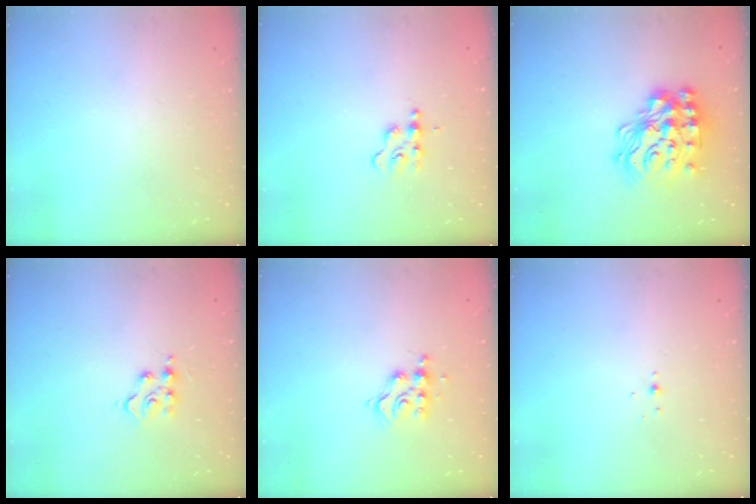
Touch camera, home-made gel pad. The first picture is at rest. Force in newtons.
{"total": 2.8, "press": 2.8, "slide": 0.3}
{"total": 21.8, "press": 21.7, "slide": 1.8}
{"total": 4.6, "press": 4.6, "slide": 0.4}
{"total": 7.4, "press": 7.4, "slide": 0.5}
{"total": 3.0, "press": 2.9, "slide": 0.8}